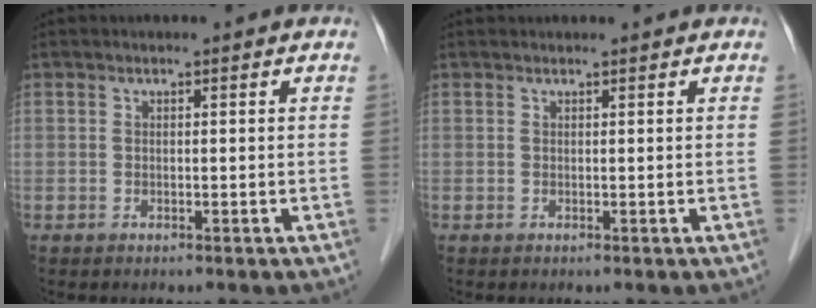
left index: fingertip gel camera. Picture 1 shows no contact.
{"total": 1.2, "force": [1.2, 0.2, 0.2], "torque": [-0.006, 0.021, 0.020]}